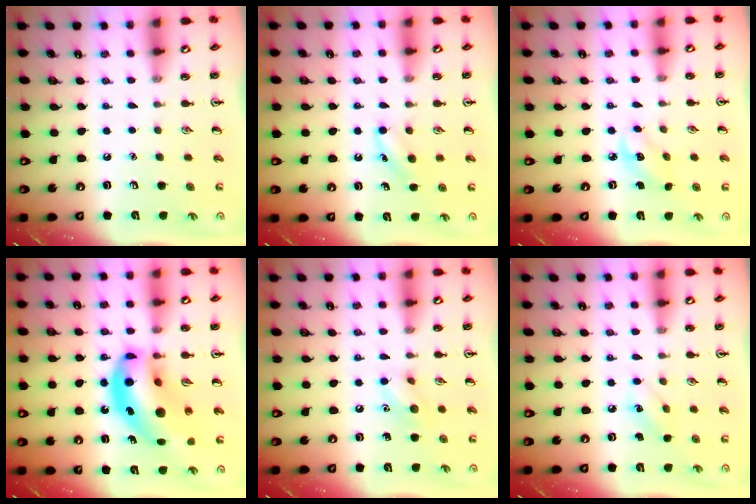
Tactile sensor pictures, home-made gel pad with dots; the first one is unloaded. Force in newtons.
{"total": 3.8, "press": 3.5, "slide": 1.4}
{"total": 2.9, "press": 2.8, "slide": 0.7}
{"total": 19.1, "press": 18.3, "slide": 5.6}
{"total": 7.2, "press": 7.2, "slide": 0.6}
{"total": 5.9, "press": 5.7, "slide": 1.3}